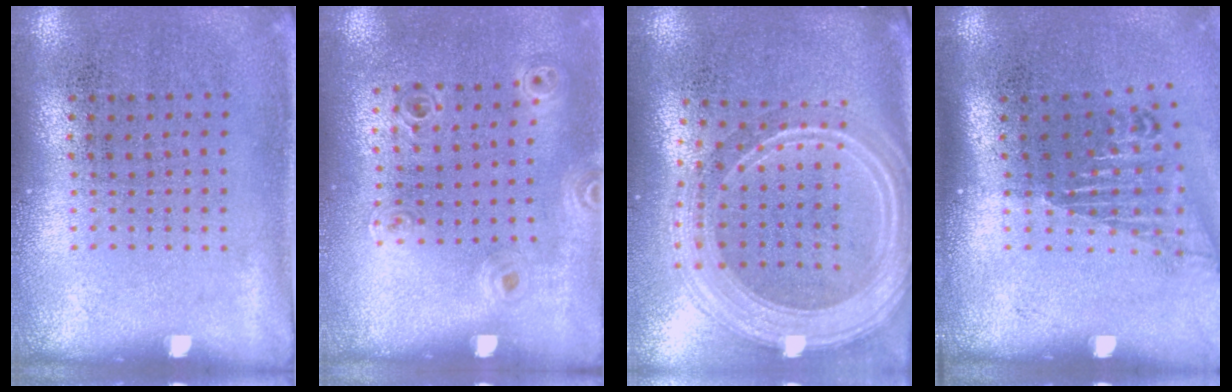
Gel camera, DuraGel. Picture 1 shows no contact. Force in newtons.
{"total": 0.9, "press": 0.9, "slide": 0.1}
{"total": 2.9, "press": 2.4, "slide": 1.7}
{"total": 1.7, "press": 1.3, "slide": 1.1}